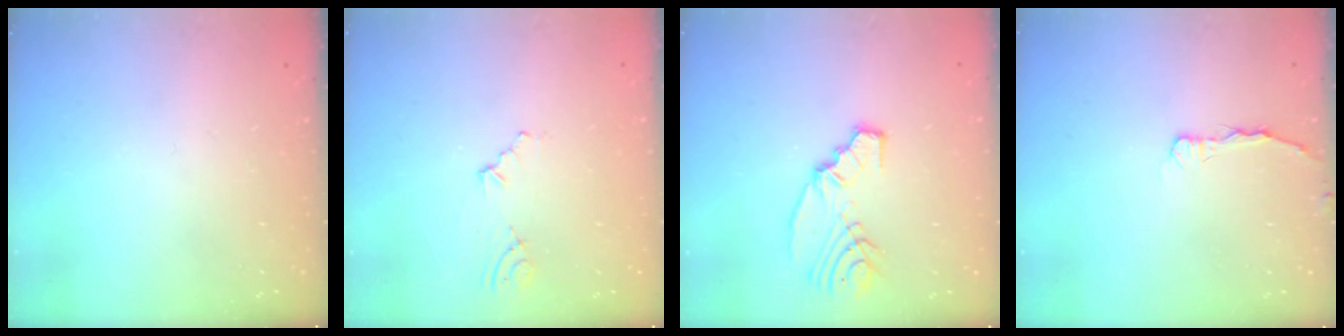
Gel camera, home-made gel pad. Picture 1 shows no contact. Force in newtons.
{"total": 3.0, "press": 2.2, "slide": 2.0}
{"total": 9.0, "press": 8.2, "slide": 3.7}
{"total": 2.9, "press": 2.9, "slide": 0.4}